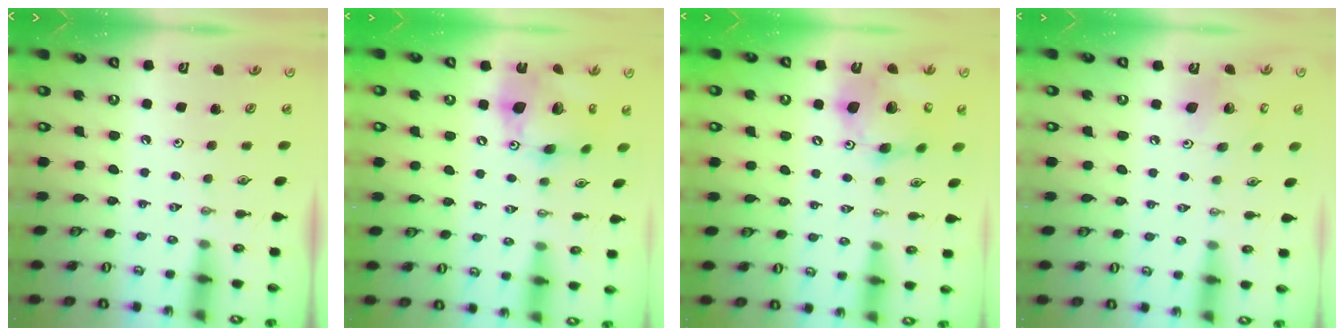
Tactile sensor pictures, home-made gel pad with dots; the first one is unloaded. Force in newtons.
{"total": 16.3, "press": 16.3, "slide": 1.7}
{"total": 15.8, "press": 15.5, "slide": 3.0}
{"total": 9.2, "press": 9.2, "slide": 0.6}